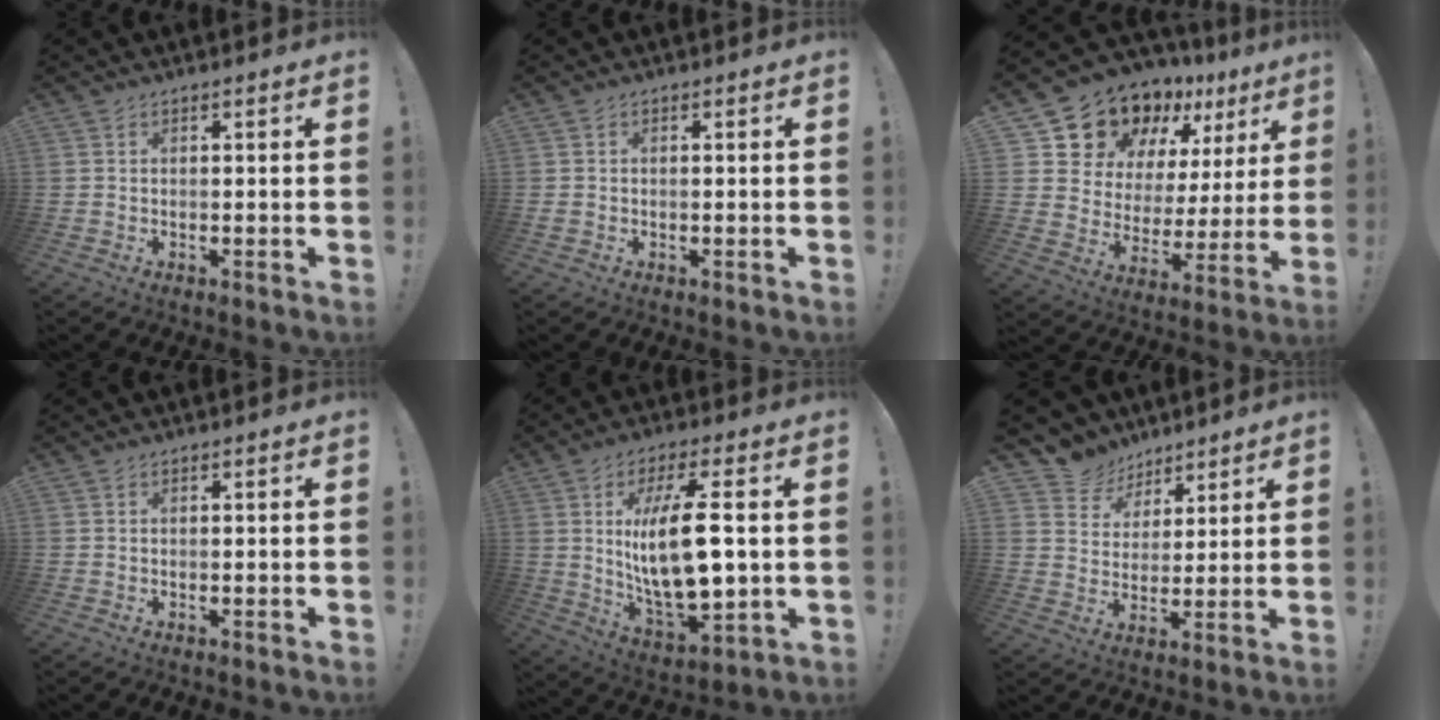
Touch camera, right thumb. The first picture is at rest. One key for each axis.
{"total": 0.9, "fx": -0.1, "fy": 0.8, "fz": 0.4, "tx": -0.009, "ty": 0.004, "tz": -0.001}
{"total": 15.9, "fx": 13.2, "fy": 7.8, "fz": 3.9, "tx": -0.074, "ty": -0.109, "tz": 0.254}
{"total": 0.0}
{"total": 19.1, "fx": 2.4, "fy": 6.9, "fz": 17.7, "tx": -0.339, "ty": -0.018, "tz": 0.029}
{"total": 8.6, "fx": 6.0, "fy": 6.1, "fz": 0.6, "tx": -0.019, "ty": -0.050, "tz": 0.122}